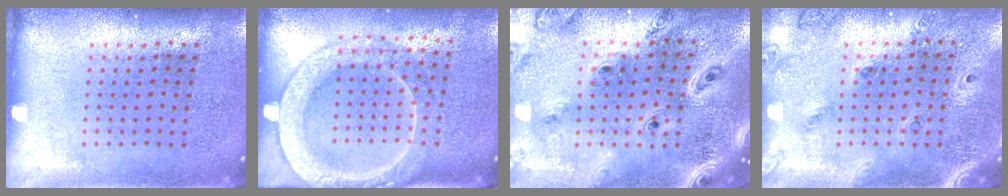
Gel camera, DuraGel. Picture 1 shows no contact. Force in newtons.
{"total": 2.3, "press": 2.2, "slide": 0.9}
{"total": 2.5, "press": 2.3, "slide": 1.1}
{"total": 1.4, "press": 1.3, "slide": 0.6}